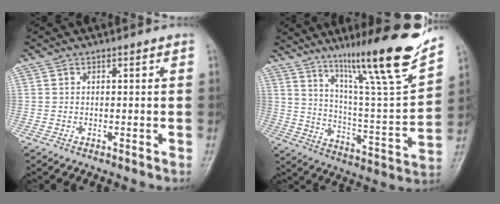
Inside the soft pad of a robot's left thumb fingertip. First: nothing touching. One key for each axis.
{"total": 21.6, "fx": 15.0, "fy": 1.7, "fz": 15.5, "tx": -0.211, "ty": -0.076, "tz": 0.250}